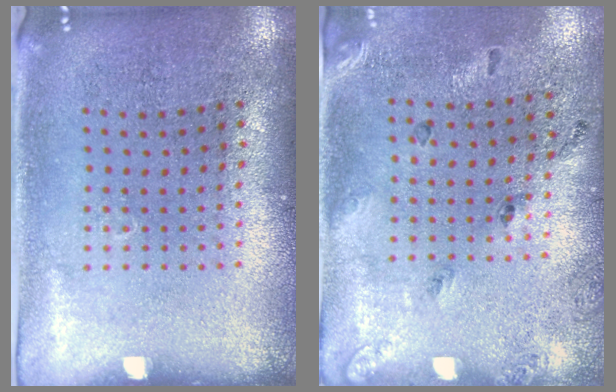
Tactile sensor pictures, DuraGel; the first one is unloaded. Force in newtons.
{"total": 1.8, "press": 1.1, "slide": 1.5}